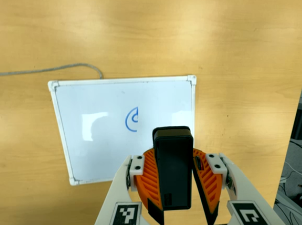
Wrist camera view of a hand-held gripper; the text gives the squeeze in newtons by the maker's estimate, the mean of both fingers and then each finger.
{"total": 10.8, "left": 10.3, "right": 11.2}